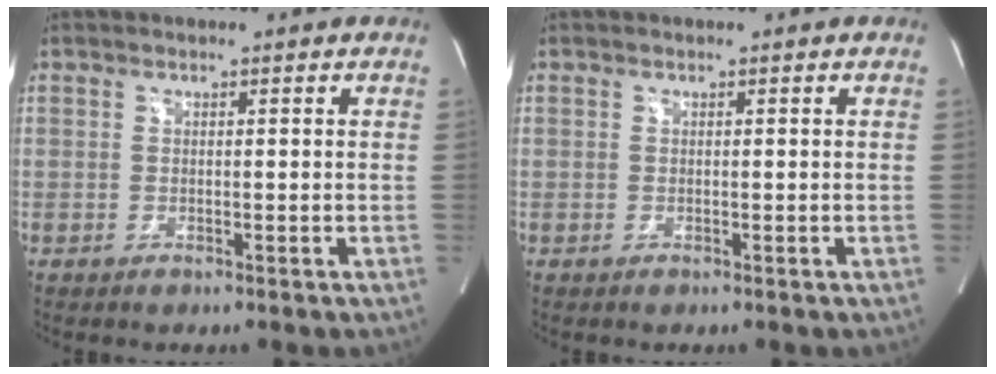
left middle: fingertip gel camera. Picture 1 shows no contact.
{"total": 0.0}